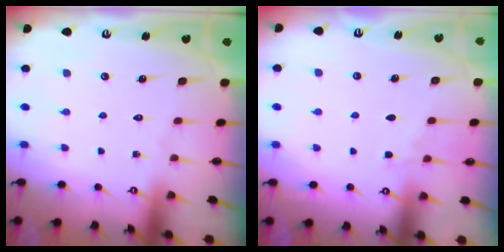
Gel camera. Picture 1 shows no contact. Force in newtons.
{"total": 4.3, "press": 4.3, "slide": 0.4}